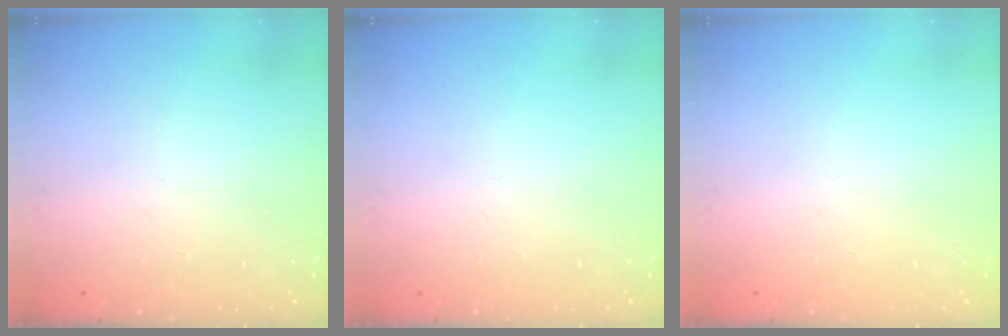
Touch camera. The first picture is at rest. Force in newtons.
{"total": 0.0}
{"total": 0.0}